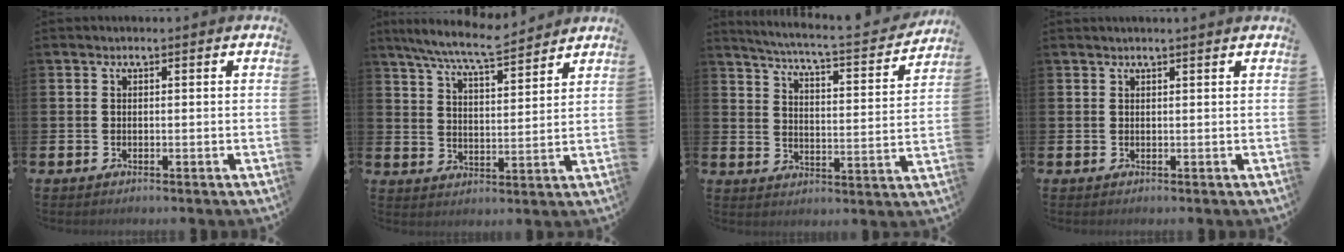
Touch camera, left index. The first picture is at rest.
{"total": 8.1, "force": [7.5, 0.7, 3.0], "torque": [-0.079, -0.038, 0.135]}
{"total": 4.8, "force": [4.5, -0.1, 1.8], "torque": [-0.054, -0.044, 0.066]}
{"total": 0.7, "force": [0.7, -0.1, 0.2], "torque": [0.005, -0.004, 0.011]}